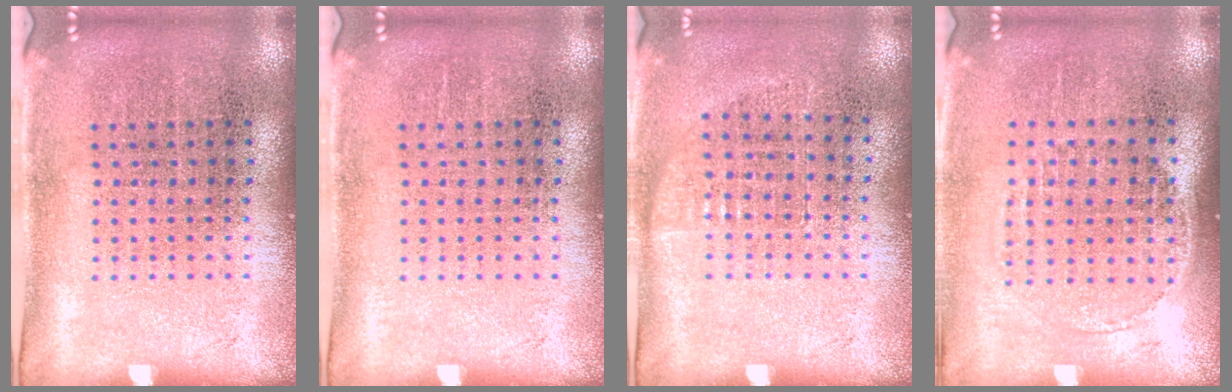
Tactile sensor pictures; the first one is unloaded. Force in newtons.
{"total": 0.0}
{"total": 0.7, "press": 0.6, "slide": 0.3}
{"total": 1.3, "press": 1.1, "slide": 0.6}